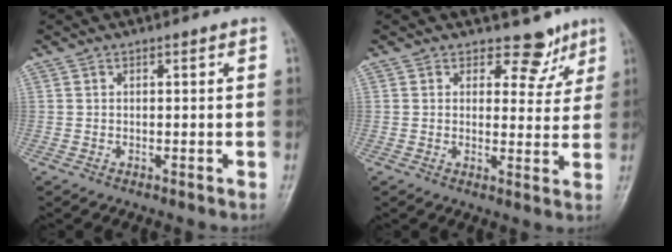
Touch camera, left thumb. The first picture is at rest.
{"total": 5.4, "force": [4.1, 3.4, 1.0], "torque": [0.021, -0.028, 0.049]}